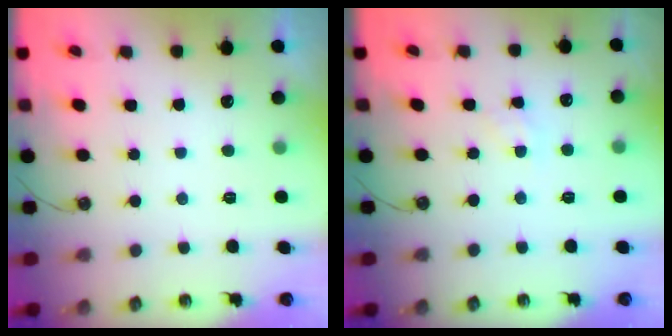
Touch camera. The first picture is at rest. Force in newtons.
{"total": 1.4, "press": 1.3, "slide": 0.2}